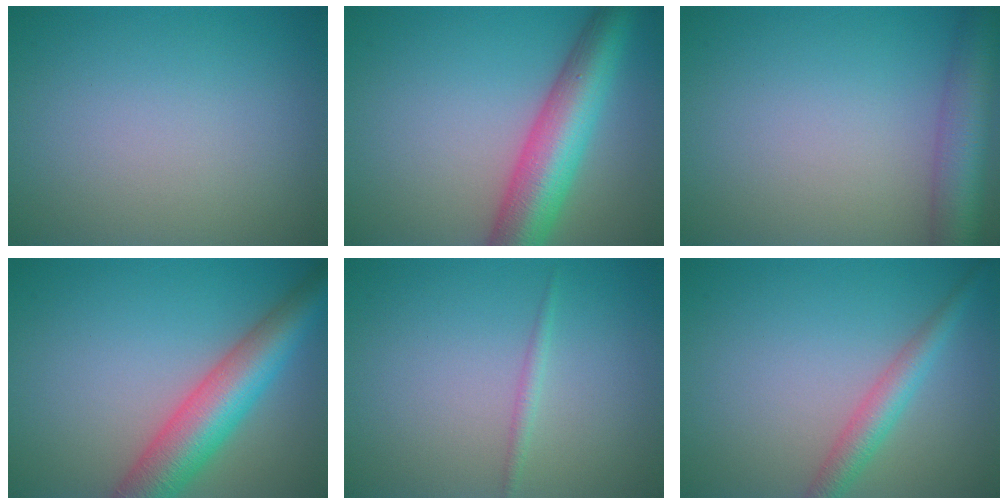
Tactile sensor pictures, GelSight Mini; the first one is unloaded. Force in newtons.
{"total": 8.2, "press": 8.2, "slide": 0.4}
{"total": 5.9, "press": 5.9, "slide": 0.4}
{"total": 7.8, "press": 7.8, "slide": 0.3}
{"total": 0.9, "press": 0.9, "slide": 0.0}
{"total": 2.9, "press": 2.9, "slide": 0.1}